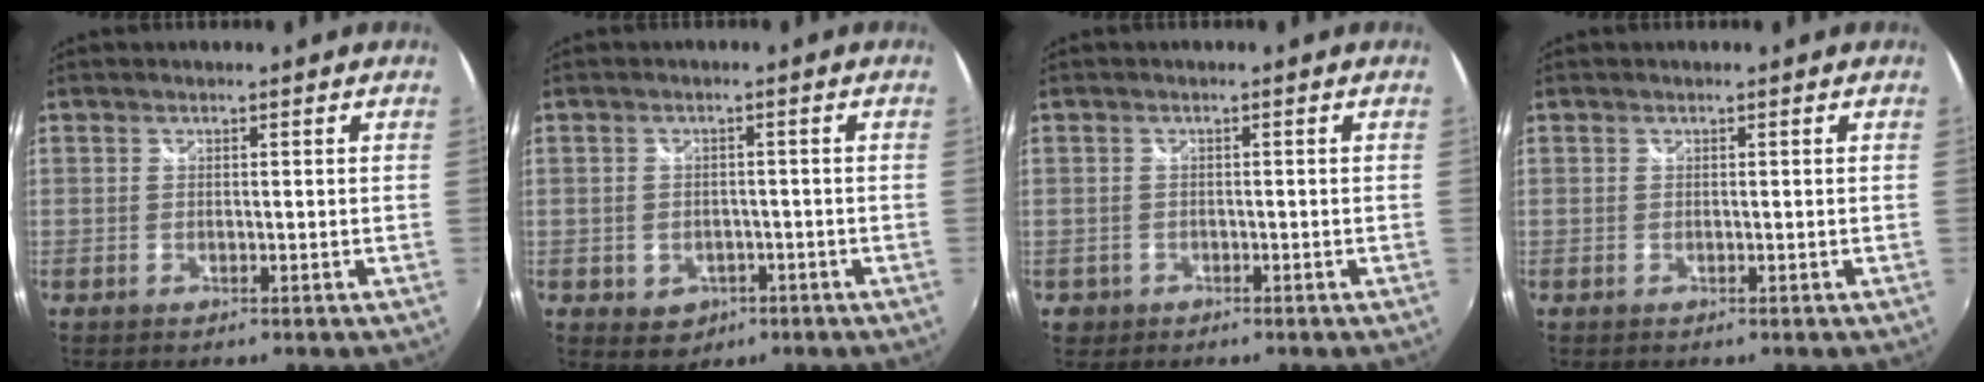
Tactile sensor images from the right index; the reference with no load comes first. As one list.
[{"total": 4.9, "force": [-1.8, 4.2, 1.7], "torque": [-0.046, -0.001, -0.015]}, {"total": 2.2, "force": [-0.8, 2.0, 0.3], "torque": [-0.012, 0.000, -0.012]}, {"total": 0.0}]